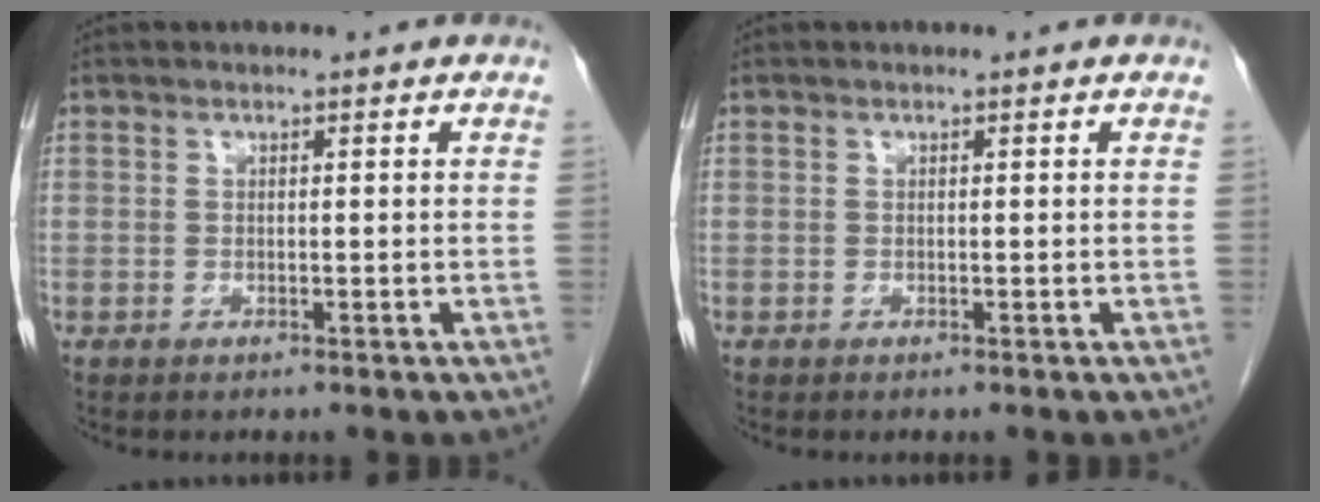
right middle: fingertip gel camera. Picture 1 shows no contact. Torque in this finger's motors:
{"motor_torque": [0.27, -0.05, 0.08, 0.01]}